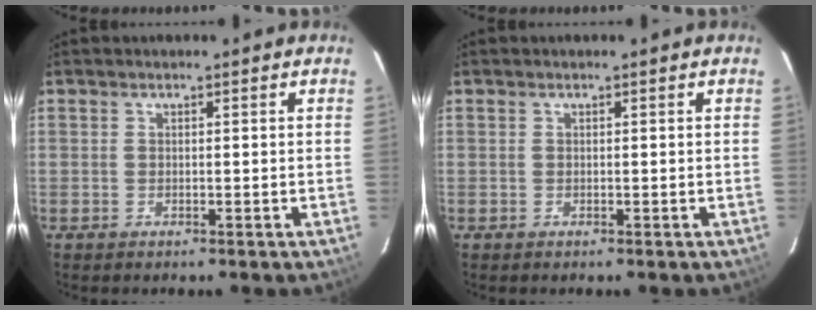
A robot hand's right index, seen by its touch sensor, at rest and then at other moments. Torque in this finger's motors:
{"motor_torque": [0.03, 0.11, 0.01, 0.00]}